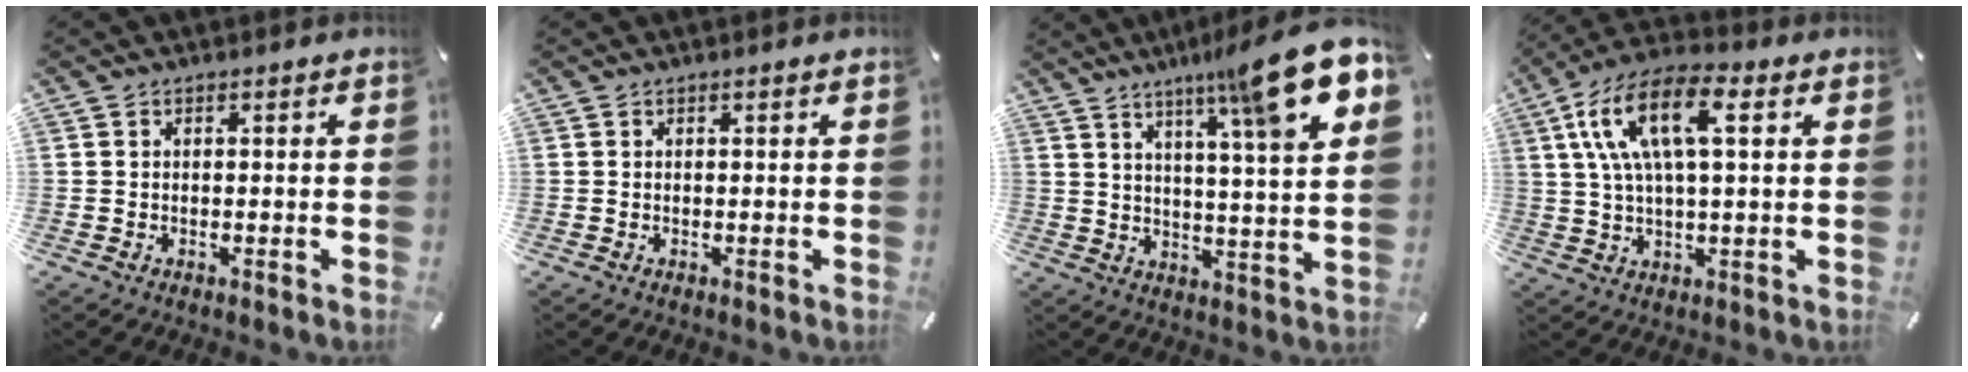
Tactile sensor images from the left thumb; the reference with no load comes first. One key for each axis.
{"total": 0.0}
{"total": 16.3, "fx": 10.8, "fy": 1.2, "fz": 12.1, "tx": -0.184, "ty": -0.068, "tz": 0.161}
{"total": 13.7, "fx": 4.5, "fy": 5.6, "fz": 11.7, "tx": -0.253, "ty": 0.007, "tz": 0.076}